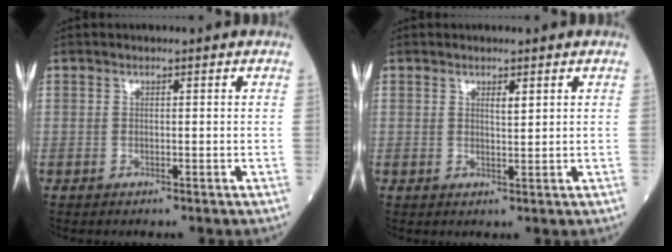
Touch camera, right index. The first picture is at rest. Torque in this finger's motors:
{"motor_torque": [0.00, 0.01, 0.00, 0.03]}